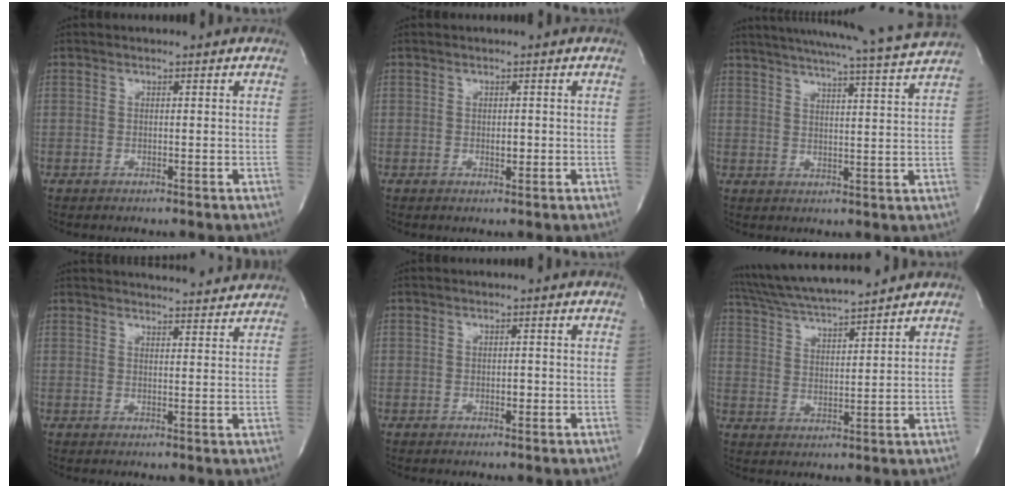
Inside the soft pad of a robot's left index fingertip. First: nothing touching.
{"total": 1.0, "force": [-0.3, 0.6, 0.8], "torque": [-0.016, -0.003, -0.004]}
{"total": 18.4, "force": [17.0, -1.8, 6.9], "torque": [-0.122, -0.036, 0.224]}
{"total": 12.5, "force": [12.0, 1.5, 3.1], "torque": [-0.037, 0.010, 0.144]}
{"total": 0.7, "force": [-0.3, 0.4, 0.5], "torque": [-0.011, -0.002, -0.006]}
{"total": 12.2, "force": [11.2, 0.0, 5.0], "torque": [-0.101, 0.017, 0.195]}